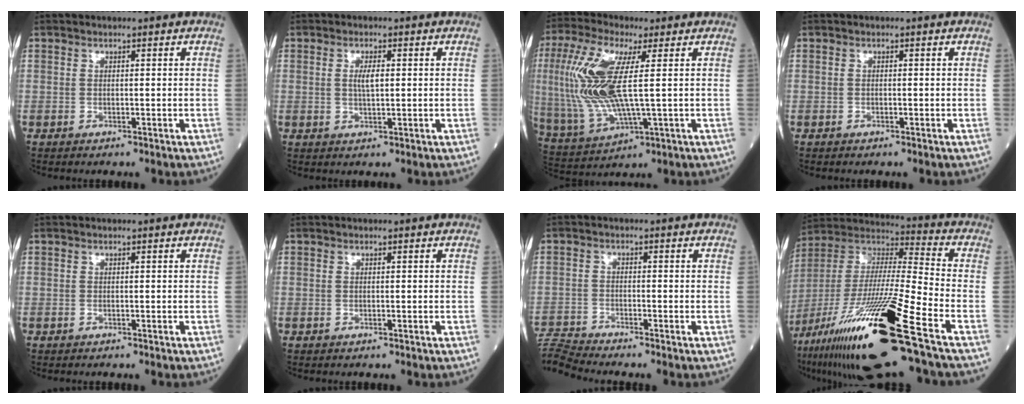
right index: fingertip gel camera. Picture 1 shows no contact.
{"total": 2.5, "force": [0.4, 0.6, 2.4], "torque": [-0.049, -0.001, 0.007]}
{"total": 13.9, "force": [1.7, 3.3, 13.4], "torque": [-0.317, 0.004, 0.036]}
{"total": 0.0}
{"total": 0.0}
{"total": 0.0}
{"total": 5.0, "force": [-4.6, -1.8, -0.3], "torque": [-0.012, -0.009, -0.093]}
{"total": 26.4, "force": [-14.3, 0.4, 22.1], "torque": [-0.430, -0.053, -0.261]}